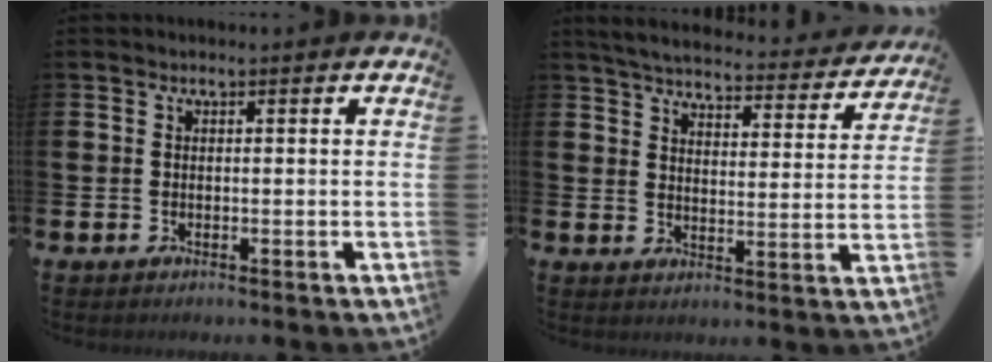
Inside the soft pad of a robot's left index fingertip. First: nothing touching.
{"total": 4.8, "force": [4.5, 0.9, 1.4], "torque": [-0.043, -0.038, 0.073]}